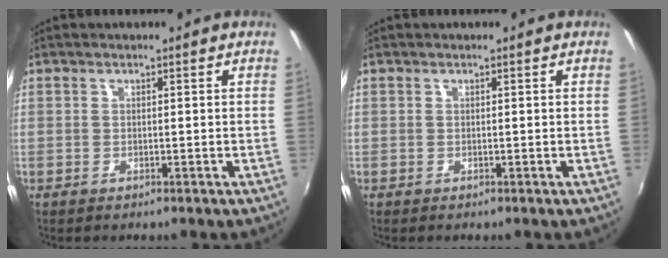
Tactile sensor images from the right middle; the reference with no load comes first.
{"total": 0.0}